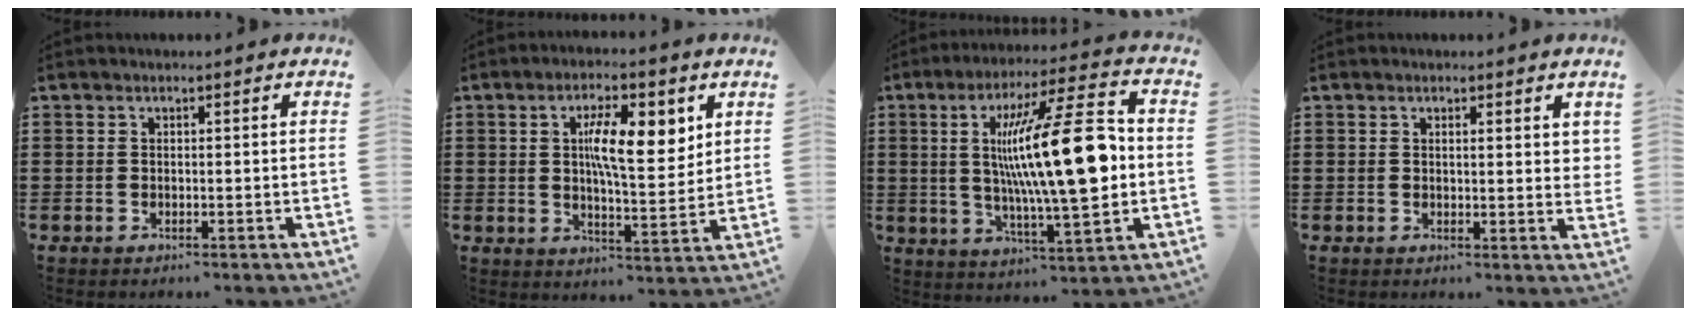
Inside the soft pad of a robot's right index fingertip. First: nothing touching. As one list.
[{"total": 9.9, "force": [3.0, 3.5, 8.8], "torque": [-0.151, 0.001, 0.045]}, {"total": 18.7, "force": [1.2, 4.6, 18.1], "torque": [-0.297, -0.005, 0.015]}, {"total": 1.5, "force": [1.1, 0.4, 0.9], "torque": [-0.012, 0.001, 0.018]}]